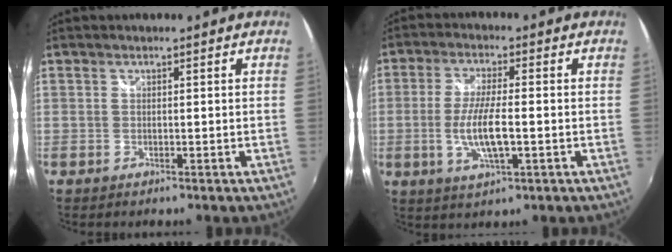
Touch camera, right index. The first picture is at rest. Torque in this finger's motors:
{"motor_torque": [0.29, -0.12, 0.41, 0.09]}